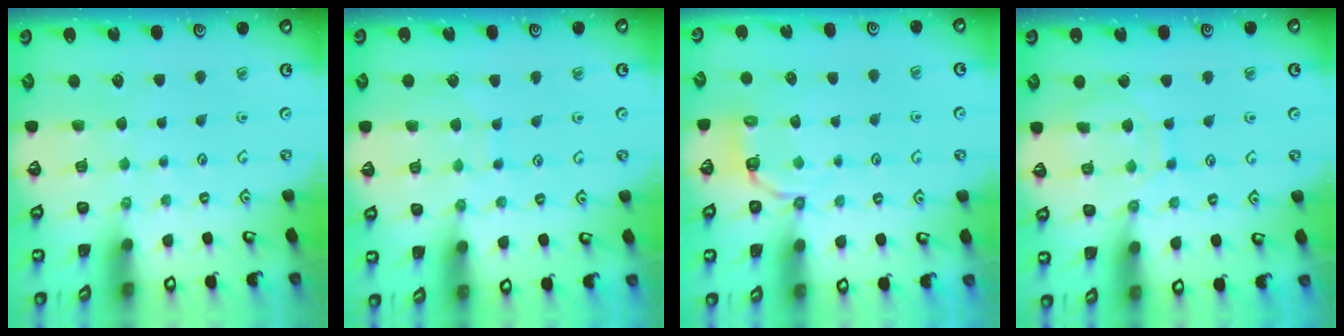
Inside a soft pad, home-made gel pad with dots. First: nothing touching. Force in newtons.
{"total": 6.7, "press": 6.7, "slide": 0.6}
{"total": 3.9, "press": 2.1, "slide": 3.3}
{"total": 8.9, "press": 8.9, "slide": 0.8}